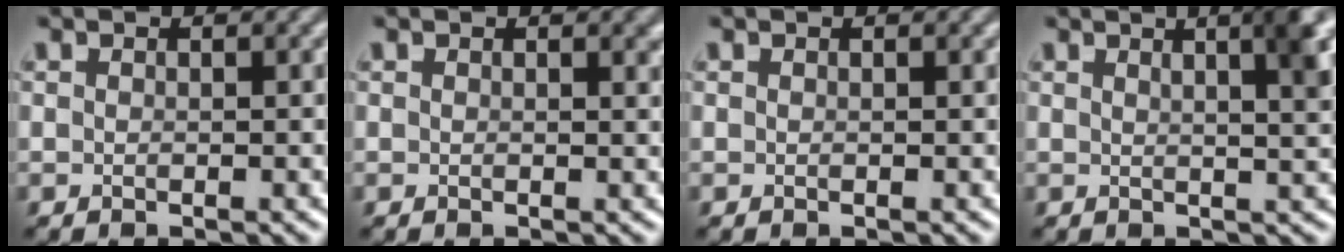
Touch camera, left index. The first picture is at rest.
{"total": 0.9, "force": [0.6, 0.2, 0.6], "torque": [-0.005, 0.001, 0.010]}
{"total": 0.0}
{"total": 5.0, "force": [2.2, 1.4, 4.2], "torque": [-0.031, 0.019, 0.019]}